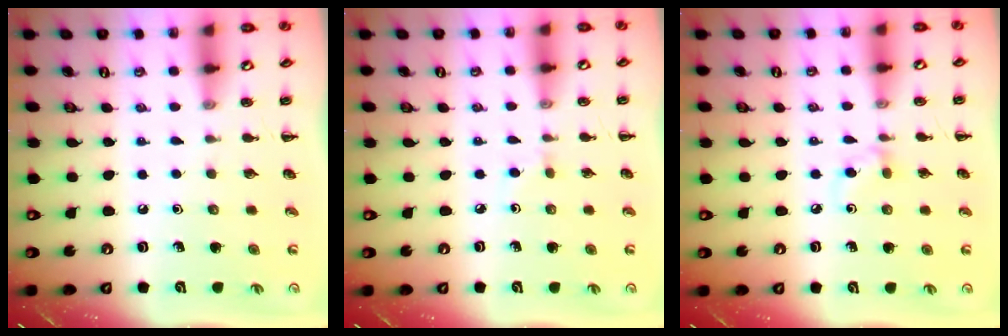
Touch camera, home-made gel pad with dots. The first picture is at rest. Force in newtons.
{"total": 2.0, "press": 1.7, "slide": 1.0}
{"total": 5.9, "press": 5.5, "slide": 2.1}